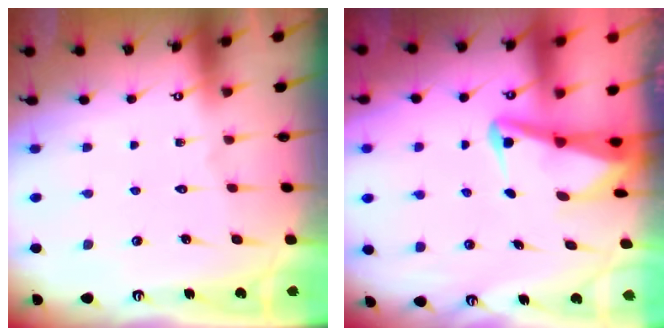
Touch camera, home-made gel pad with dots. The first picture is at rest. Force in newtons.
{"total": 3.5, "press": 3.5, "slide": 0.8}